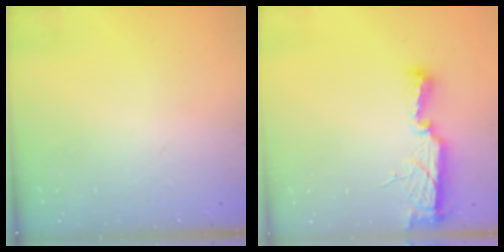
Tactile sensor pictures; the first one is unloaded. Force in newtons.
{"total": 9.5, "press": 9.2, "slide": 2.7}